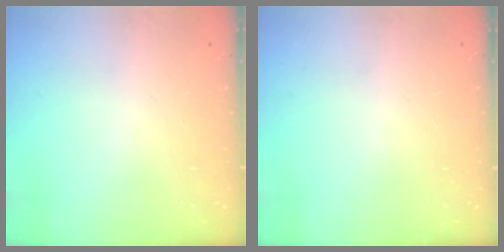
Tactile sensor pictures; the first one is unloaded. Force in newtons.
{"total": 0.0}